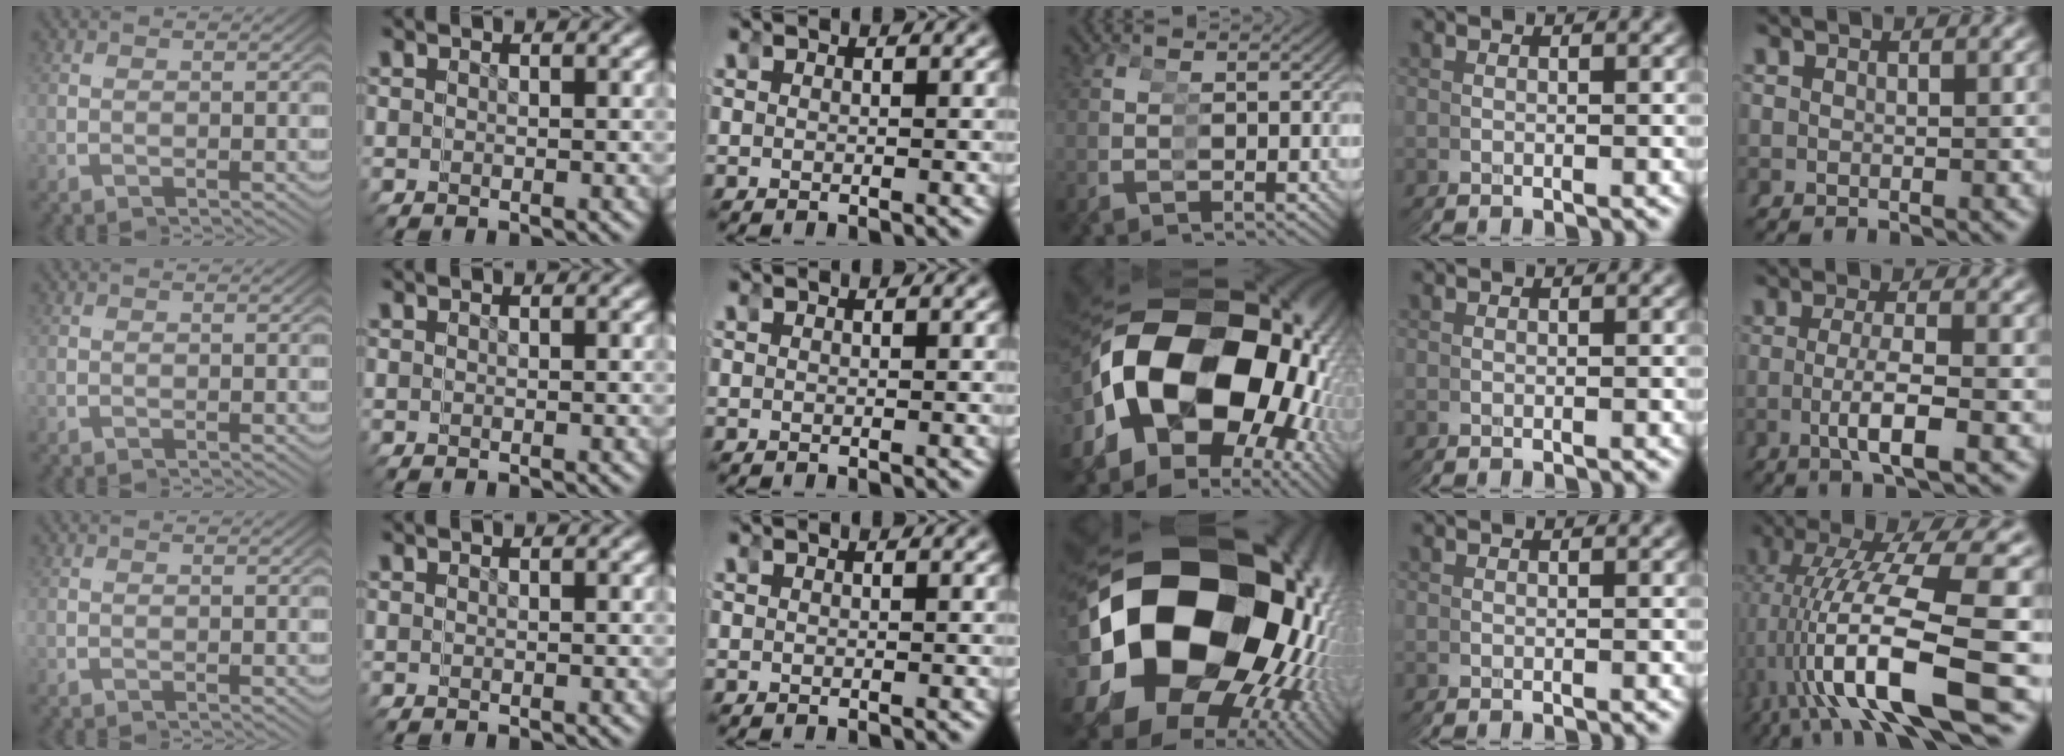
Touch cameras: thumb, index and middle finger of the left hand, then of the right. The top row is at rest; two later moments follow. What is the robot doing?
{"motion": "grasp_and_lifting", "object": "tape"}